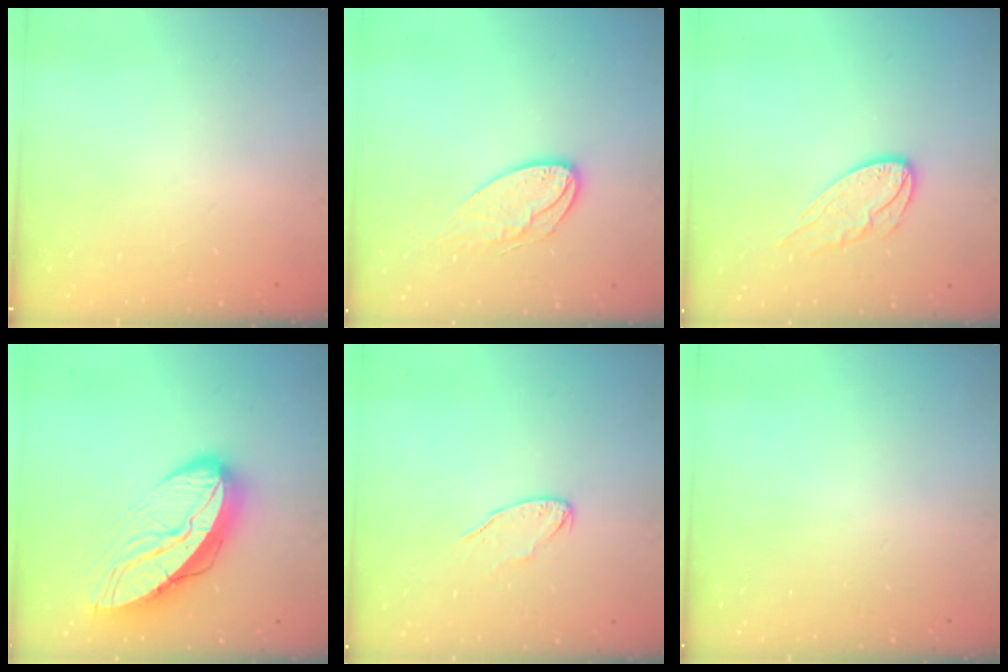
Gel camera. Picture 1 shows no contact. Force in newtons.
{"total": 11.6, "press": 11.5, "slide": 0.7}
{"total": 8.9, "press": 8.9, "slide": 0.5}
{"total": 15.9, "press": 15.8, "slide": 1.3}
{"total": 6.2, "press": 6.1, "slide": 0.4}
{"total": 0.0}